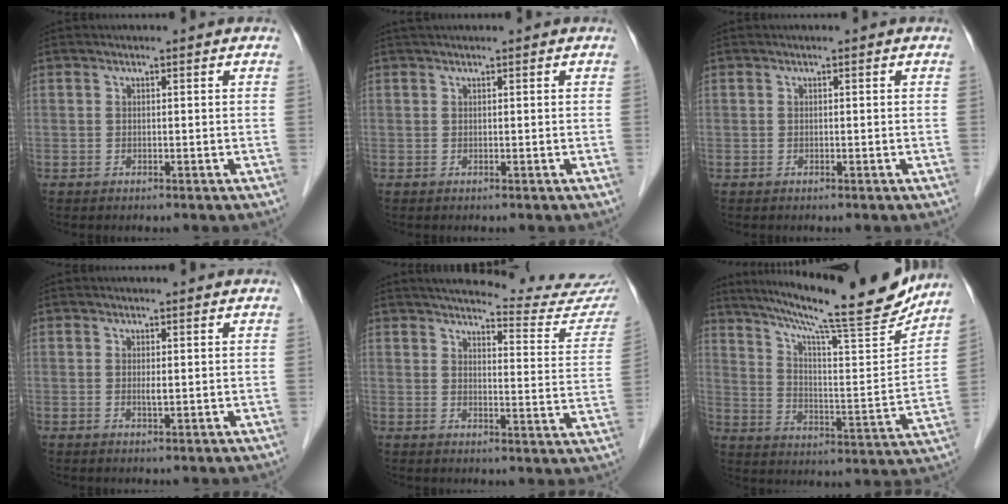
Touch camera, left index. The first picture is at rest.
{"total": 1.3, "force": [1.2, 0.0, 0.5], "torque": [-0.008, 0.021, 0.025]}
{"total": 0.0}
{"total": 0.9, "force": [0.2, 0.1, 0.8], "torque": [-0.022, -0.005, 0.003]}
{"total": 18.3, "force": [17.2, 1.5, 6.0], "torque": [-0.067, -0.074, 0.188]}
{"total": 22.3, "force": [19.3, 1.5, 10.9], "torque": [-0.181, -0.030, 0.278]}